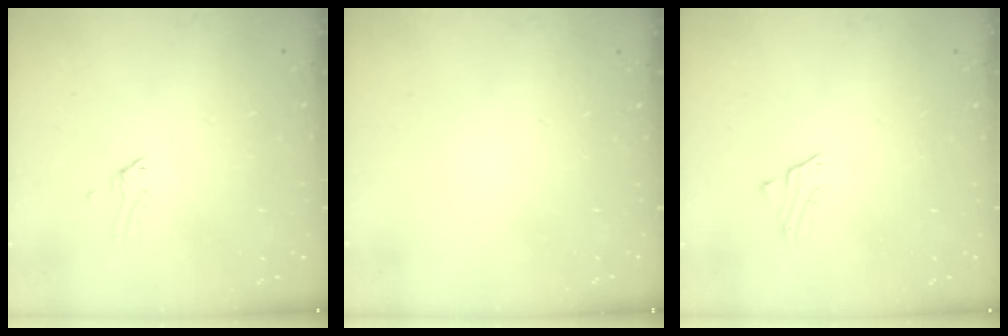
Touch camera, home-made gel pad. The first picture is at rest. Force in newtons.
{"total": 0.0}
{"total": 1.5, "press": 1.5, "slide": 0.1}